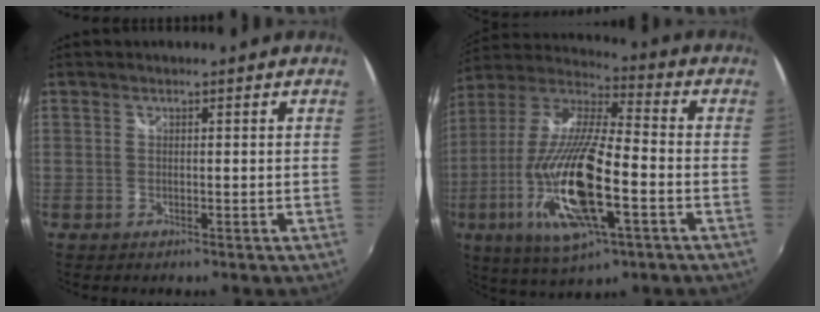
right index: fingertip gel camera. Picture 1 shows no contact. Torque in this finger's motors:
{"motor_torque": [2.14, 0.00, 1.05, 0.21]}